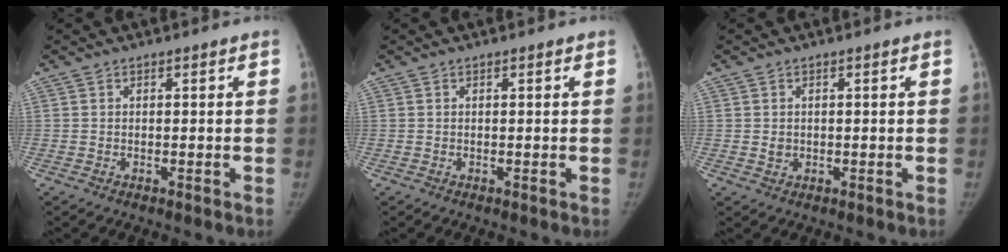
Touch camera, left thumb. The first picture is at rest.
{"total": 0.0}
{"total": 1.4, "force": [0.0, 1.2, 0.6], "torque": [-0.007, 0.000, 0.004]}